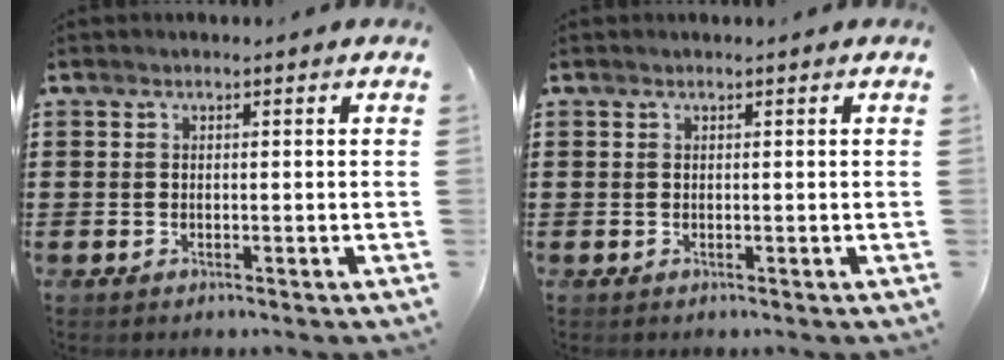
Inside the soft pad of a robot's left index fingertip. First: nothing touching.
{"total": 0.0}